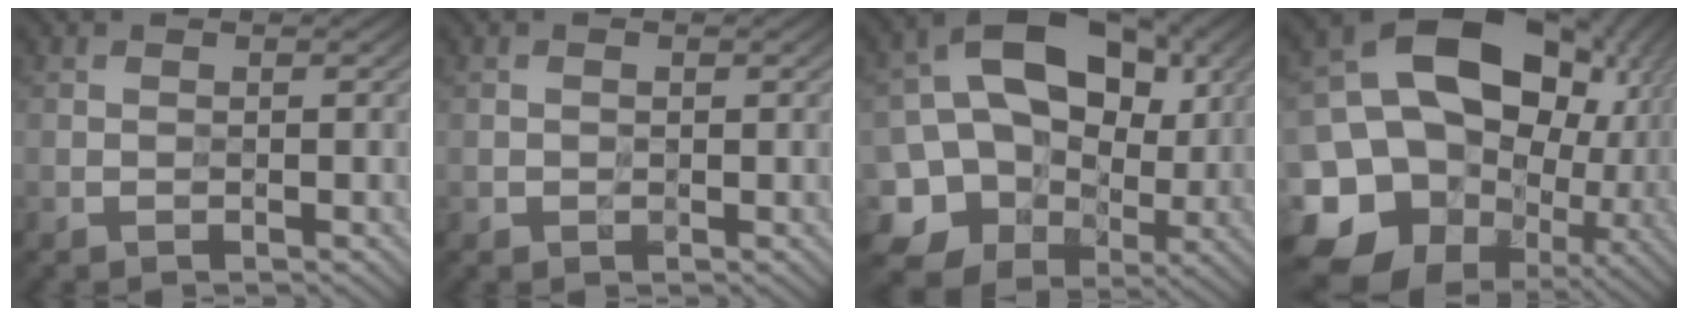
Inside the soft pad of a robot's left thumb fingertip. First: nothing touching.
{"total": 0.7, "force": [-0.1, 0.7, 0.2], "torque": [-0.003, -0.005, -0.003]}
{"total": 18.2, "force": [0.3, 14.6, 10.9], "torque": [-0.210, -0.027, 0.017]}
{"total": 20.0, "force": [-1.9, 15.6, 12.3], "torque": [-0.279, -0.033, -0.013]}